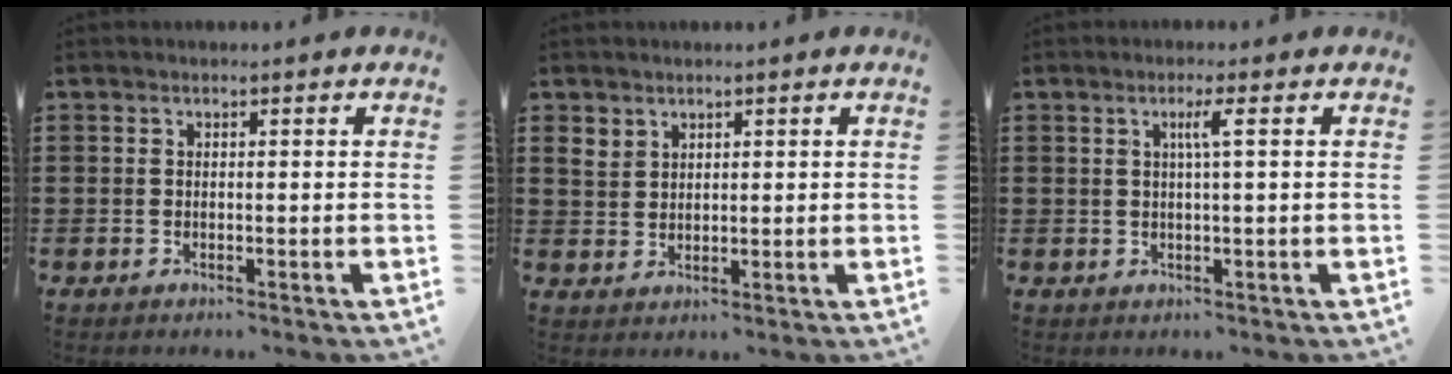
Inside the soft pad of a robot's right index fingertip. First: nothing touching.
{"total": 2.6, "force": [1.8, 1.9, 0.5], "torque": [-0.019, 0.009, 0.034]}
{"total": 2.5, "force": [0.6, -0.2, 2.5], "torque": [-0.048, -0.002, 0.006]}